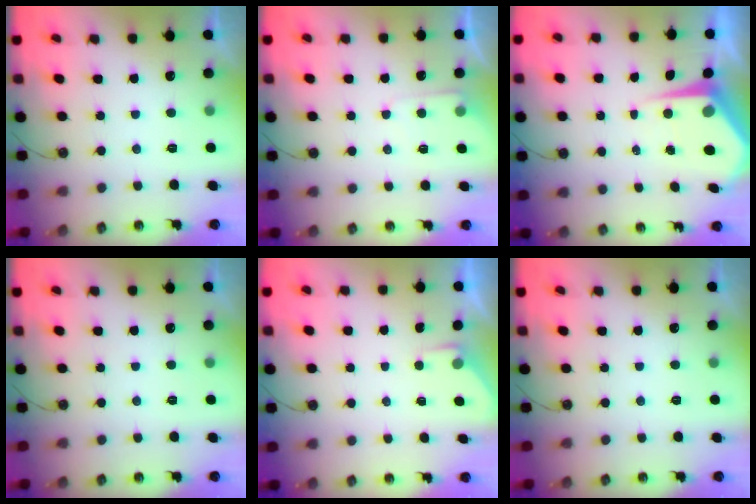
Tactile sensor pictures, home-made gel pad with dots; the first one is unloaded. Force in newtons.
{"total": 5.1, "press": 5.1, "slide": 0.7}
{"total": 6.7, "press": 6.7, "slide": 0.6}
{"total": 0.0}
{"total": 1.8, "press": 1.7, "slide": 0.4}
{"total": 0.0}